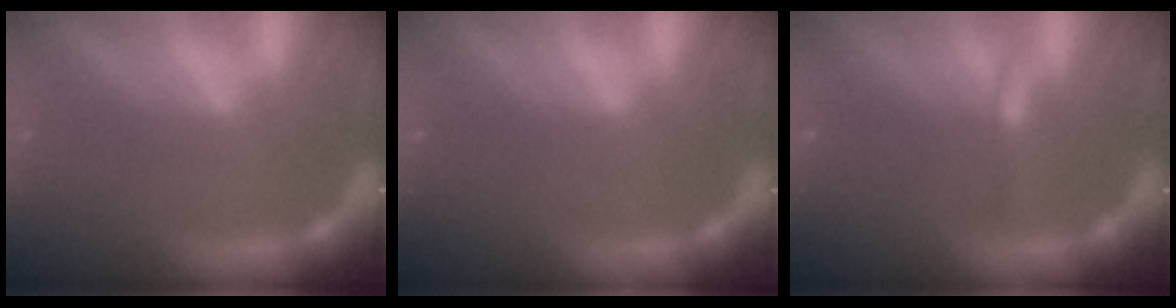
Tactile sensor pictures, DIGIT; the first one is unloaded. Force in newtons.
{"total": 0.0}
{"total": 0.9}